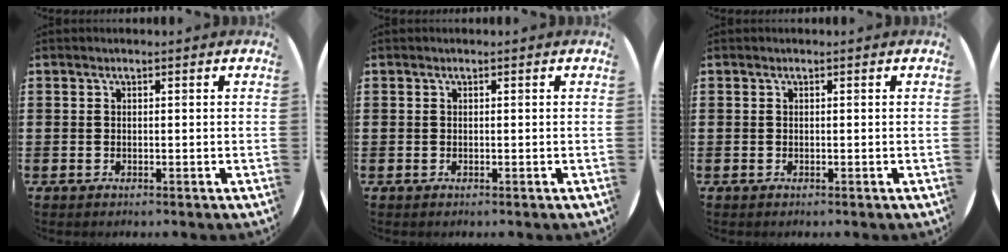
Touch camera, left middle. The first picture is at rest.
{"total": 0.0}
{"total": 0.0}